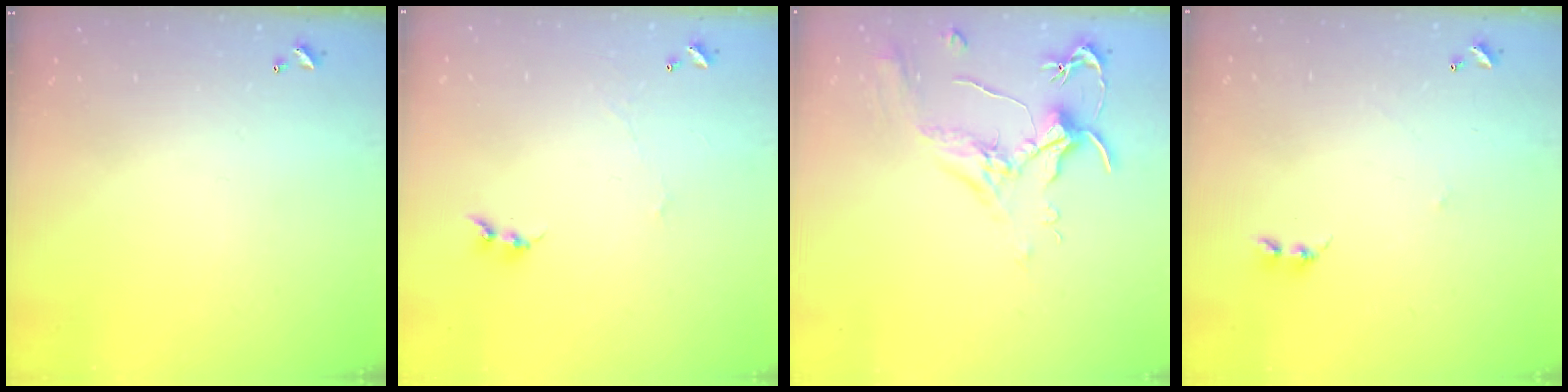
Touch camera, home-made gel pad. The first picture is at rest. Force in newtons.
{"total": 0.6, "press": 0.3, "slide": 0.5}
{"total": 2.0, "press": 1.8, "slide": 0.8}
{"total": 2.5, "press": 2.4, "slide": 0.4}